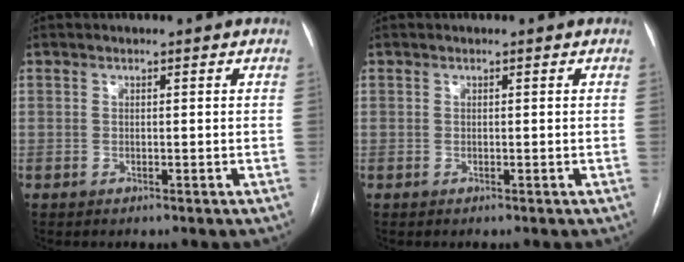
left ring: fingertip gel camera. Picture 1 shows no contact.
{"total": 0.0}